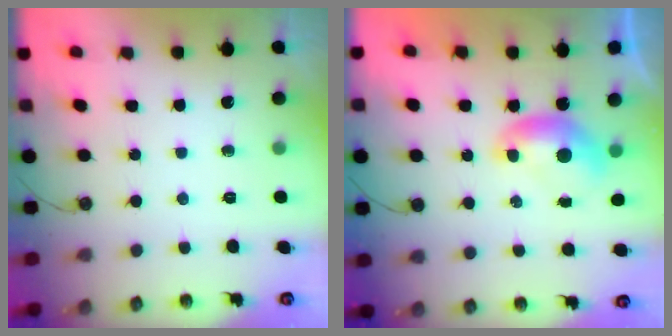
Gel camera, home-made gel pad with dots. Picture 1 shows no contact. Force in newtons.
{"total": 0.0}